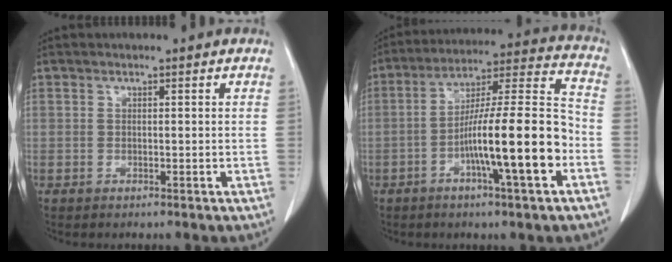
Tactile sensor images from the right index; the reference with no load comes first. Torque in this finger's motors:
{"motor_torque": [1.53, -0.61, 0.74, 0.17]}